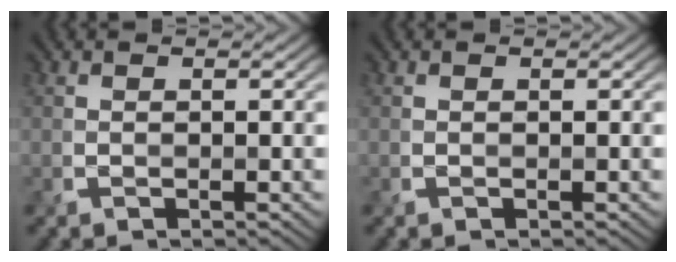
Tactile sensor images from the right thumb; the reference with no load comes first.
{"total": 0.0}